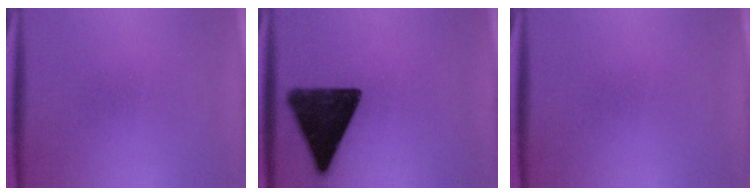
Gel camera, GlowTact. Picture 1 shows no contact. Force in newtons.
{"total": 14.6}
{"total": 0.0}